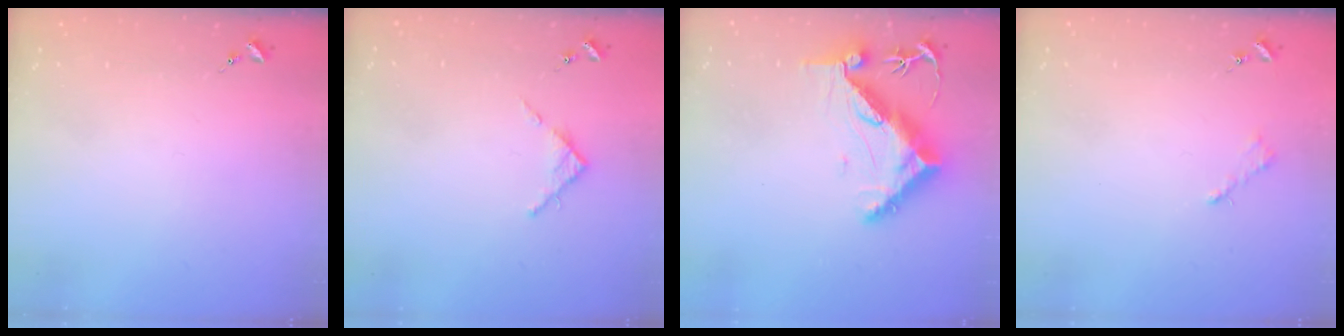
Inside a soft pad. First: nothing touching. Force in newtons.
{"total": 3.7, "press": 3.7, "slide": 0.5}
{"total": 12.8, "press": 12.8, "slide": 1.2}
{"total": 2.6, "press": 2.5, "slide": 0.3}